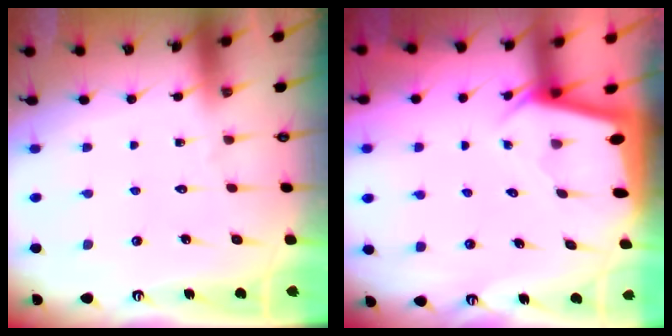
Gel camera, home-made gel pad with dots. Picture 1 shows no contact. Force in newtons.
{"total": 2.2, "press": 2.2, "slide": 0.2}